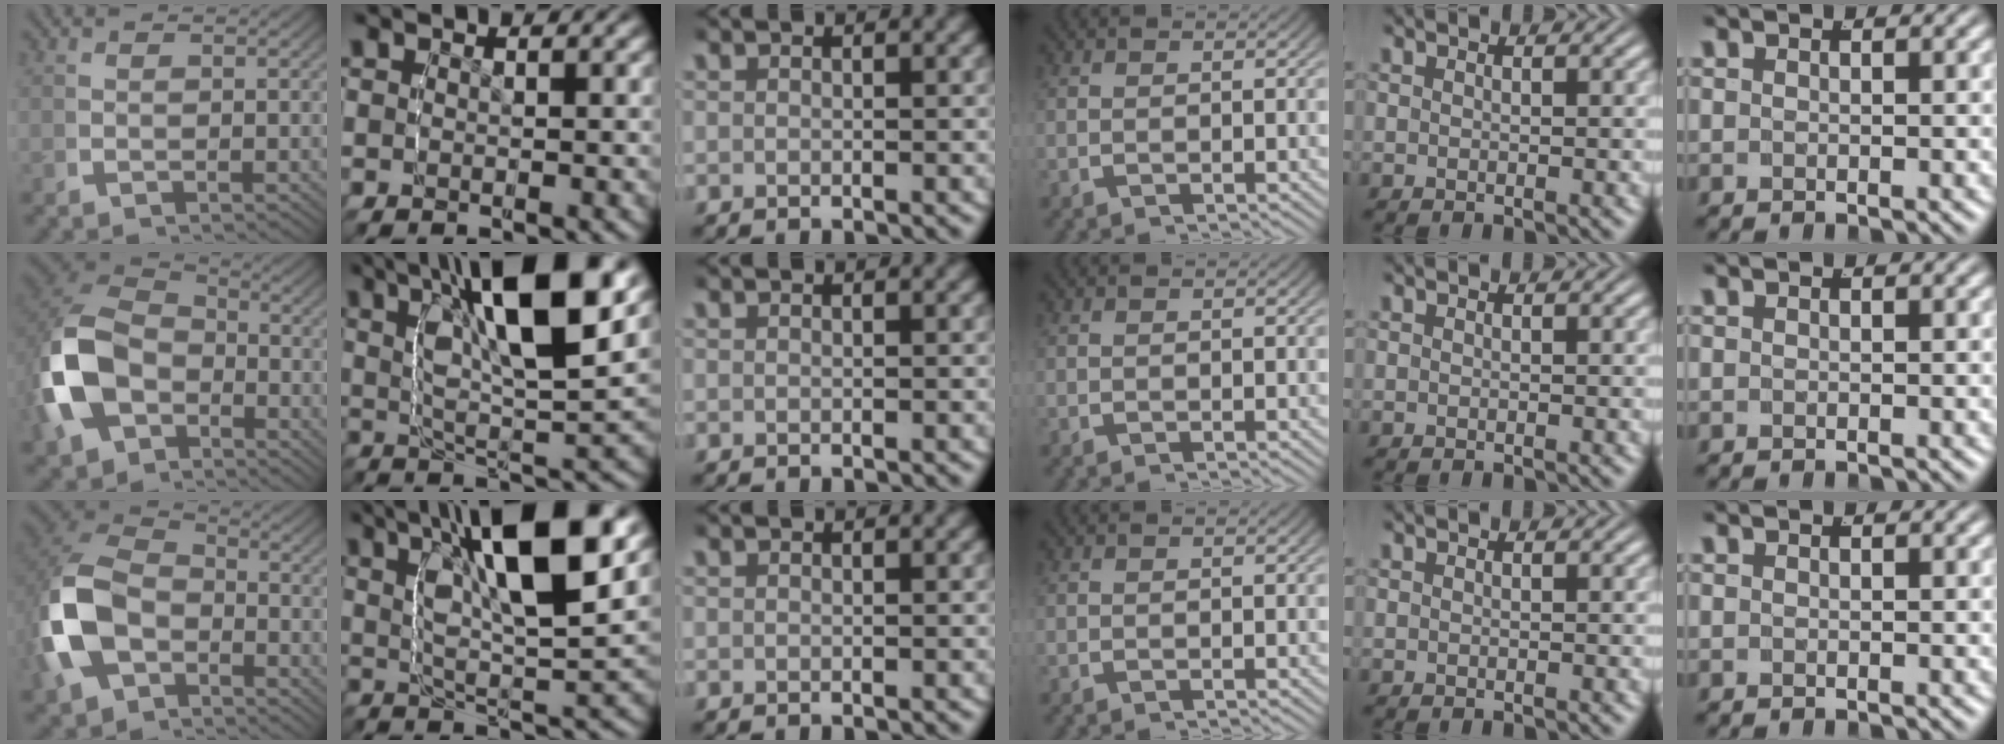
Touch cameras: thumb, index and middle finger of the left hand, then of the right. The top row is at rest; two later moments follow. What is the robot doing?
{"motion": "lift_and_place", "object": "markers"}